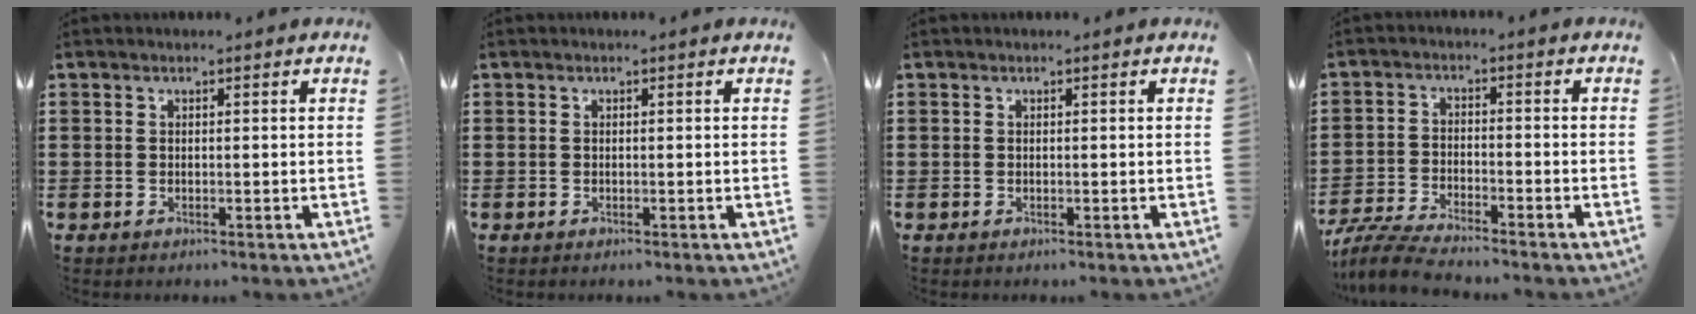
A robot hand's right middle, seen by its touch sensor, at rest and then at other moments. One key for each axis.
{"total": 0.0}
{"total": 0.0}
{"total": 5.5, "fx": -5.2, "fy": 0.3, "fz": 1.7, "tx": -0.046, "ty": -0.004, "tz": -0.105}